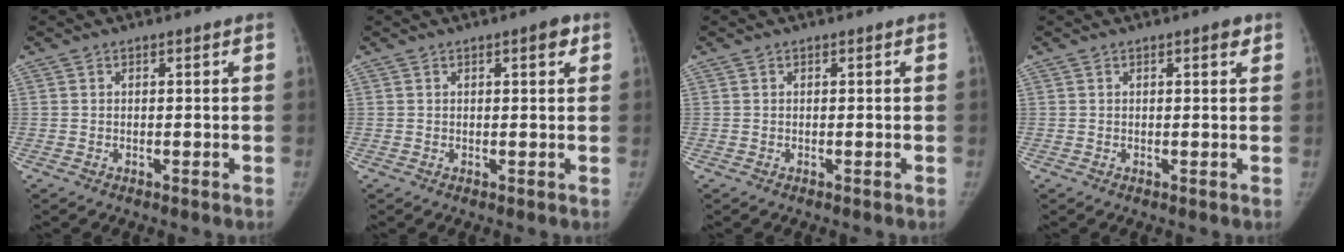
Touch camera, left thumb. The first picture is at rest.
{"total": 2.2, "force": [1.1, 0.7, 1.8], "torque": [-0.020, -0.001, 0.012]}
{"total": 0.0}
{"total": 1.4, "force": [0.8, 0.4, 1.1], "torque": [-0.012, -0.002, 0.008]}